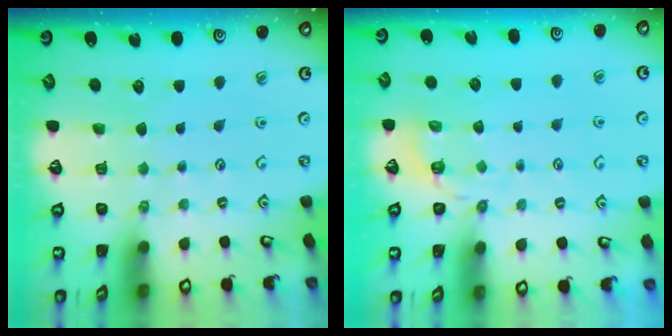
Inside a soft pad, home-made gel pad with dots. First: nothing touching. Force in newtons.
{"total": 3.1, "press": 2.1, "slide": 2.3}